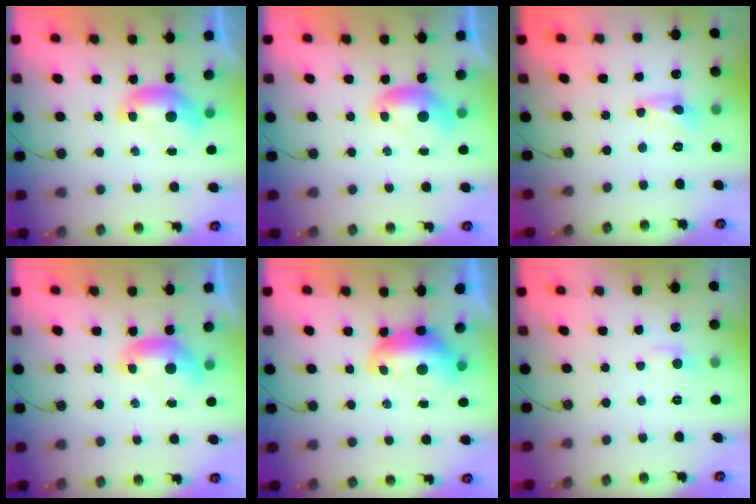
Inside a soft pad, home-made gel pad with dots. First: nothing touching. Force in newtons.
{"total": 0.0}
{"total": 2.2, "press": 2.2, "slide": 0.3}
{"total": 0.0}
{"total": 2.2, "press": 2.1, "slide": 0.7}
{"total": 0.9, "press": 0.4, "slide": 0.8}